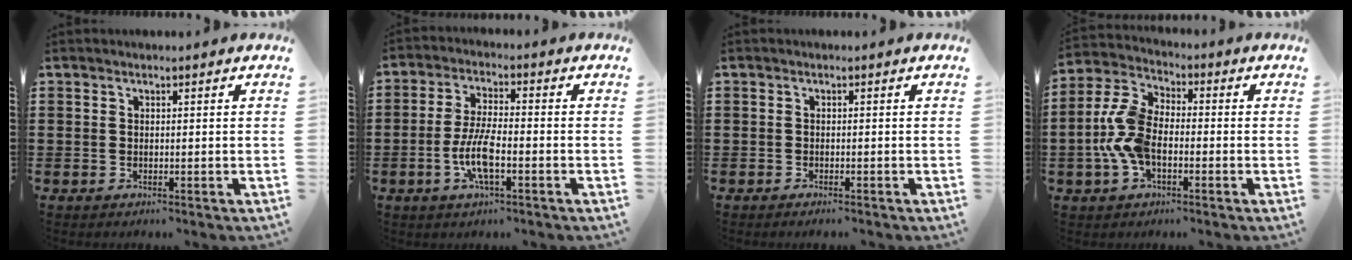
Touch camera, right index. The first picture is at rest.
{"total": 7.1, "force": [-2.3, 2.0, 6.4], "torque": [-0.146, -0.011, -0.049]}
{"total": 0.6, "force": [-0.6, 0.0, 0.1], "torque": [-0.003, -0.001, -0.012]}
{"total": 8.7, "force": [-1.7, 5.1, 6.9], "torque": [-0.178, 0.000, -0.042]}